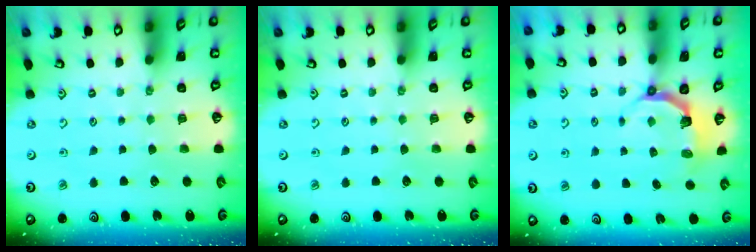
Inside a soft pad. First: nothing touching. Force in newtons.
{"total": 0.0}
{"total": 5.1, "press": 3.6, "slide": 3.6}